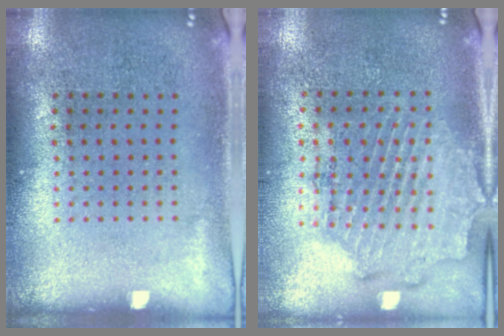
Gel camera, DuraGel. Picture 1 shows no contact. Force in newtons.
{"total": 1.9, "press": 1.7, "slide": 0.9}